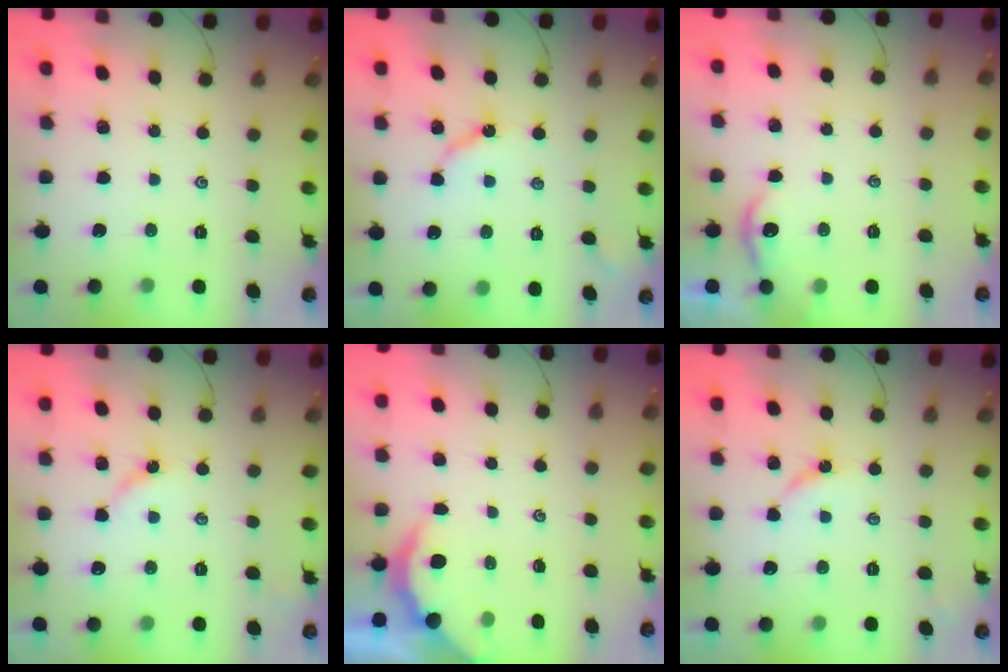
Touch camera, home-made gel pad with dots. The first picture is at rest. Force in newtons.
{"total": 5.5, "press": 5.5, "slide": 0.5}
{"total": 2.5, "press": 2.5, "slide": 0.3}
{"total": 4.8, "press": 4.7, "slide": 0.3}
{"total": 2.4, "press": 2.3, "slide": 0.4}
{"total": 2.5, "press": 2.5, "slide": 0.4}